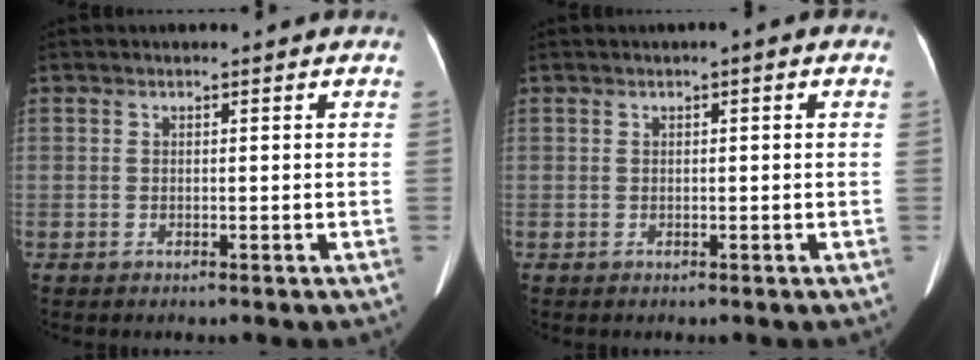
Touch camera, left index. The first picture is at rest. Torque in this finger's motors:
{"motor_torque": [0.11, -0.10, 0.01, 0.00]}